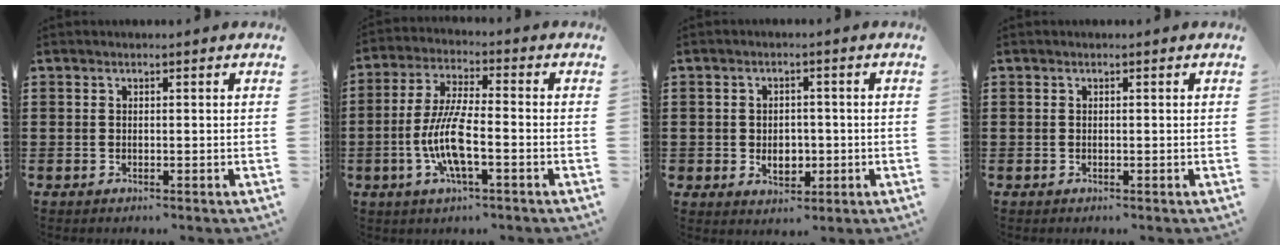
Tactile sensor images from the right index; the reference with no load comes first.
{"total": 9.0, "force": [-2.7, 2.2, 8.3], "torque": [-0.186, -0.015, -0.058]}
{"total": 3.5, "force": [-0.7, 2.8, 2.0], "torque": [-0.036, 0.001, -0.017]}
{"total": 0.0}